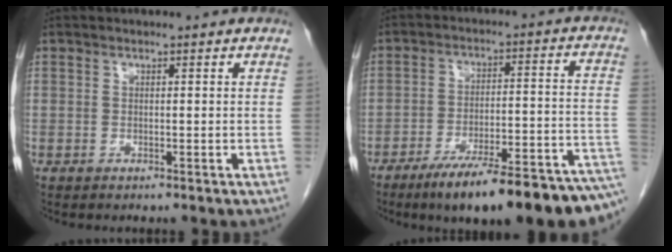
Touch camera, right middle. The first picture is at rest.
{"total": 20.9, "force": [-16.2, 2.3, 13.1], "torque": [-0.115, 0.019, -0.235]}